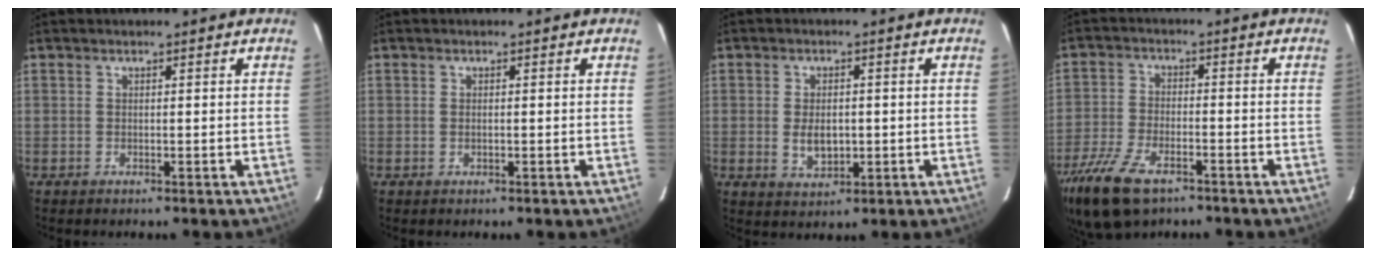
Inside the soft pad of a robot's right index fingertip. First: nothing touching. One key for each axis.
{"total": 0.0}
{"total": 4.8, "fx": -0.5, "fy": 3.2, "fz": 3.6, "tx": -0.068, "ty": -0.006, "tz": -0.002}
{"total": 14.8, "fx": -9.7, "fy": 6.9, "fz": 8.8, "tx": -0.219, "ty": -0.034, "tz": -0.183}